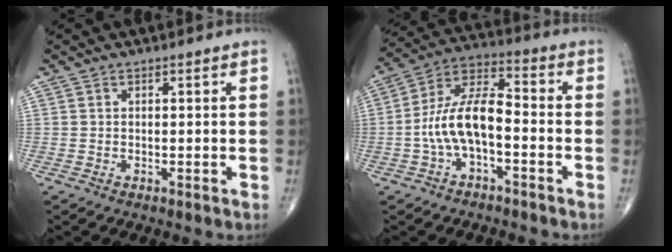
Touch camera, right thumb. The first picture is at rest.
{"total": 11.6, "force": [-2.7, 5.2, 10.0], "torque": [-0.194, 0.048, -0.058]}